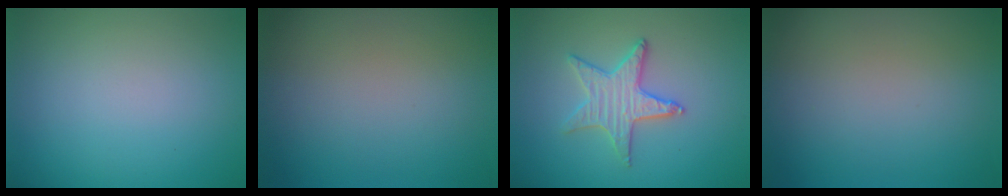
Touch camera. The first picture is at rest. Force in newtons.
{"total": 0.0}
{"total": 3.1, "press": 3.1, "slide": 0.4}
{"total": 0.0}